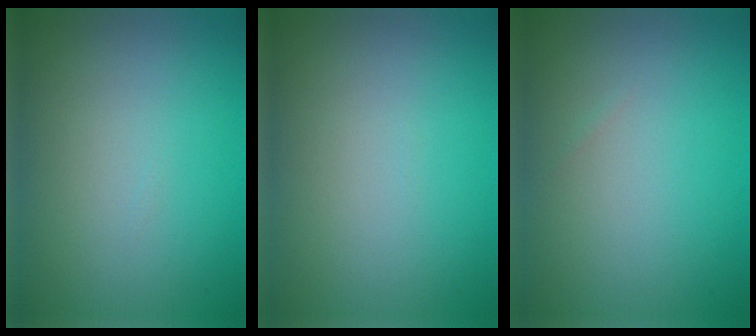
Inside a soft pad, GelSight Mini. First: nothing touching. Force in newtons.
{"total": 0.0}
{"total": 0.0}